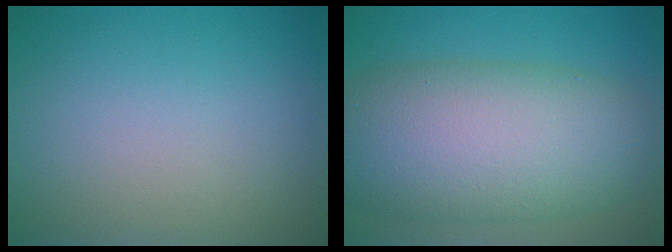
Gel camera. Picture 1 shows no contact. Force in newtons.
{"total": 11.7, "press": 11.7, "slide": 0.6}